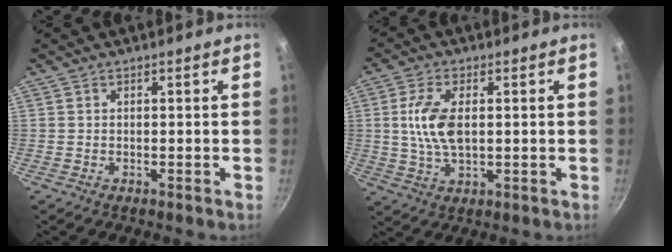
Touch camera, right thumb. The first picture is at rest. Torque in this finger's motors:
{"motor_torque": [0.29, 1.06, 1.02, 0.34, 0.11]}